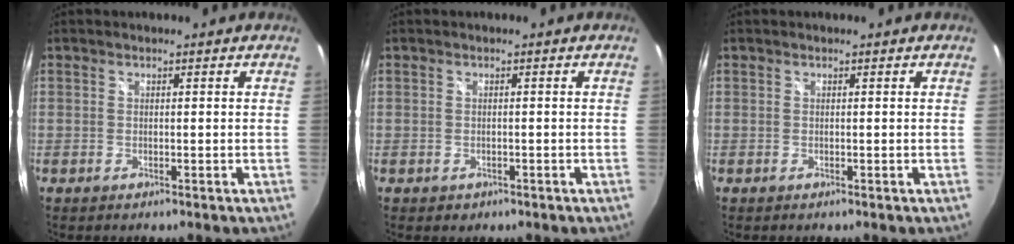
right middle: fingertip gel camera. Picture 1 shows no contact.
{"total": 1.4, "force": [-0.6, 1.2, 0.5], "torque": [-0.010, -0.003, -0.006]}
{"total": 0.0}